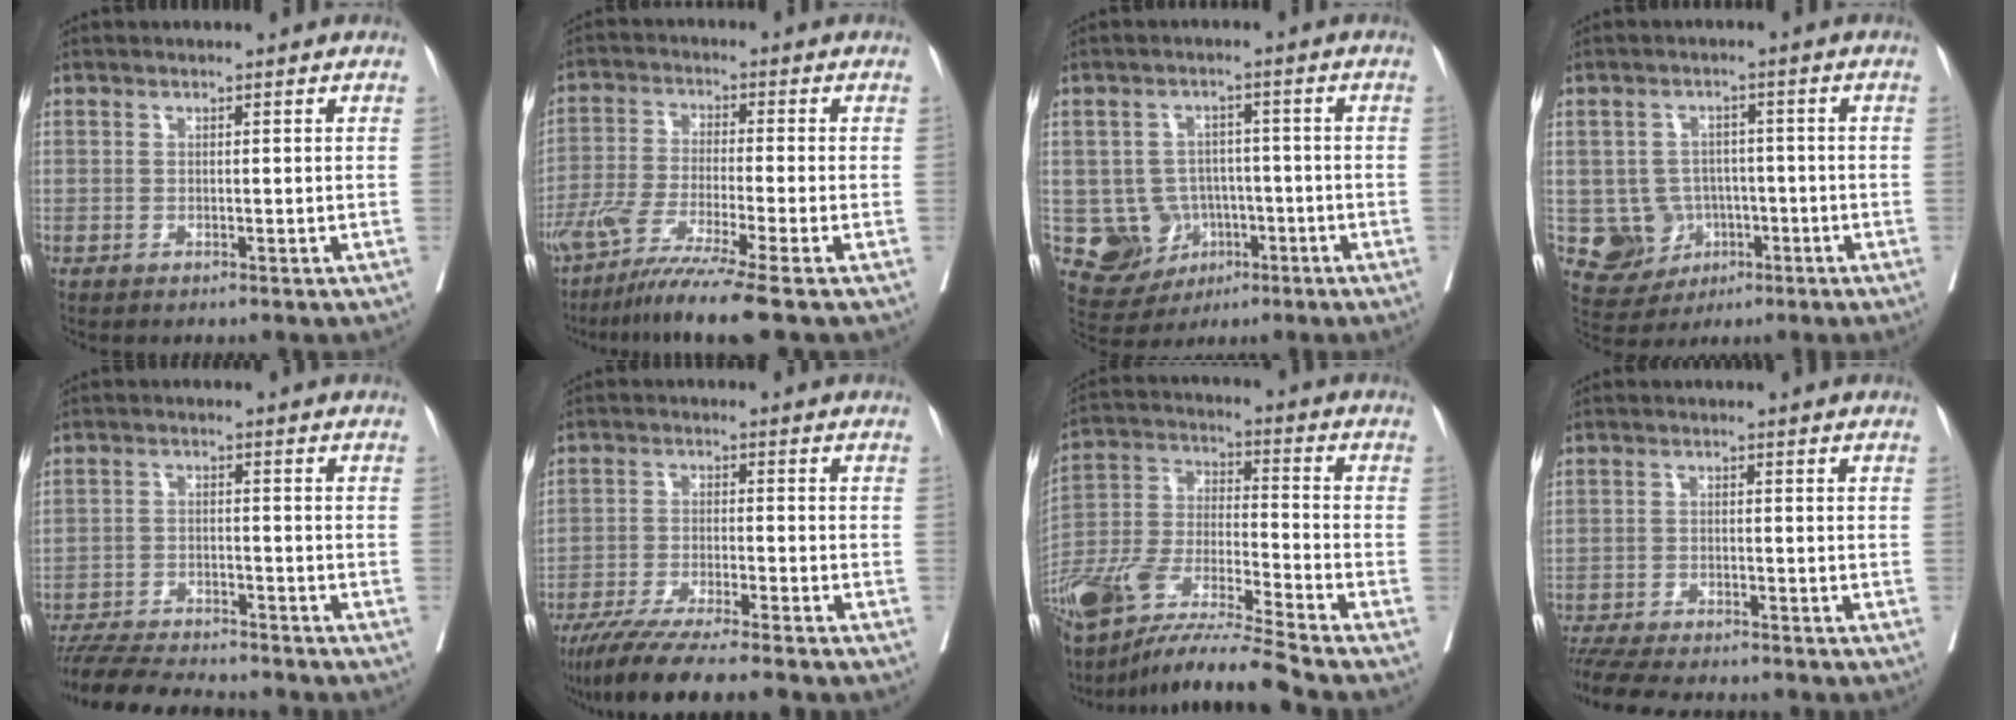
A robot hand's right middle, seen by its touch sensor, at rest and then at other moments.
{"total": 11.7, "force": [-8.7, -1.8, 7.7], "torque": [-0.133, -0.045, -0.147]}
{"total": 7.8, "force": [-2.0, 7.2, 2.1], "torque": [-0.035, 0.014, -0.020]}
{"total": 6.7, "force": [-1.5, 6.4, 1.4], "torque": [-0.022, 0.011, -0.014]}
{"total": 13.1, "force": [-12.1, 1.5, 4.9], "torque": [-0.083, -0.014, -0.185]}
{"total": 11.3, "force": [-9.5, -0.4, 6.0], "torque": [-0.089, -0.035, -0.154]}
{"total": 17.6, "force": [-14.3, -0.6, 10.1], "torque": [-0.224, -0.018, -0.272]}
{"total": 11.5, "force": [-10.3, 1.7, 4.8], "torque": [-0.081, -0.018, -0.154]}